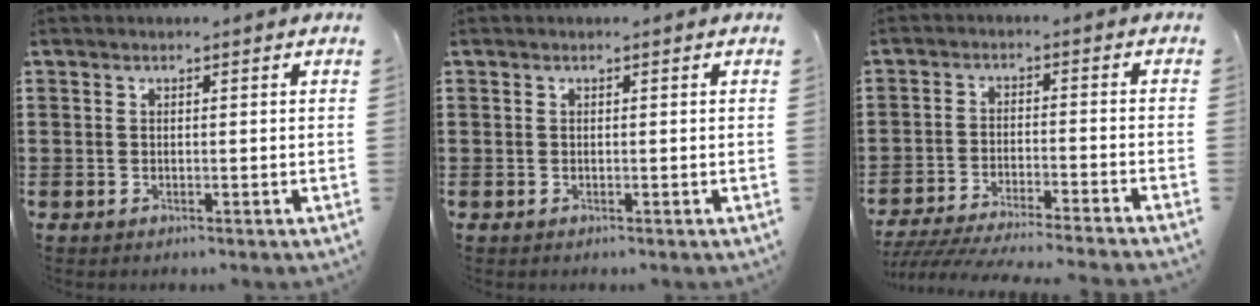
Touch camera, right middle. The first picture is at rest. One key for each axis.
{"total": 0.0}
{"total": 5.0, "fx": -4.7, "fy": -0.1, "fz": 1.5, "tx": -0.039, "ty": -0.016, "tz": -0.096}